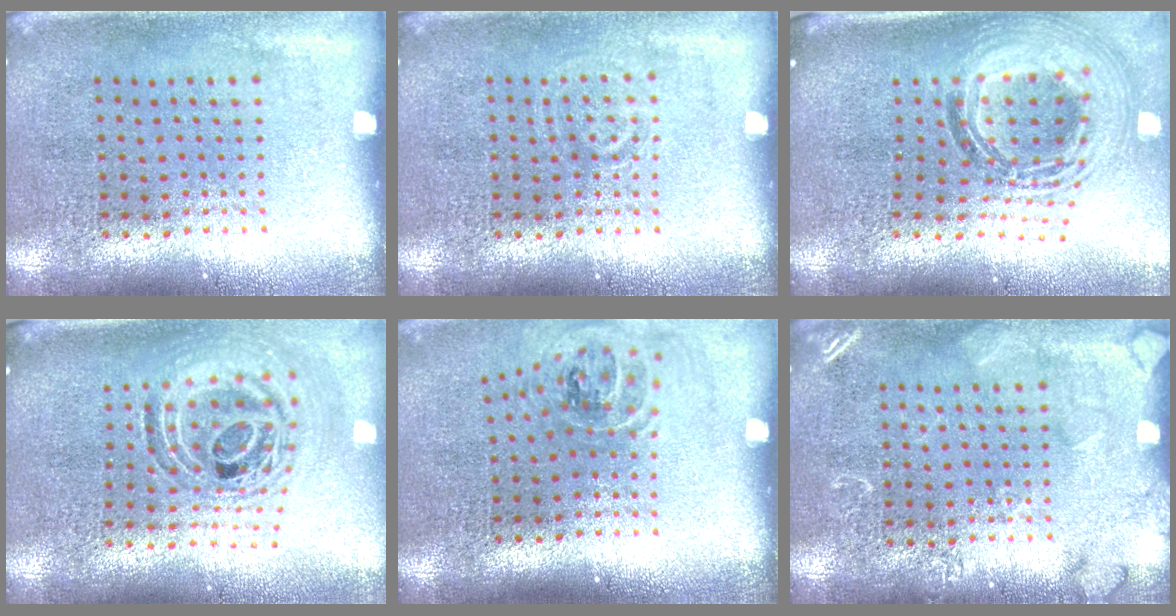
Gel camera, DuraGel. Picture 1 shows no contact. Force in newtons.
{"total": 0.8, "press": 0.8, "slide": 0.2}
{"total": 1.9, "press": 1.6, "slide": 1.0}
{"total": 1.2, "press": 1.1, "slide": 0.5}
{"total": 1.1, "press": 1.0, "slide": 0.2}
{"total": 2.0, "press": 2.0, "slide": 0.2}